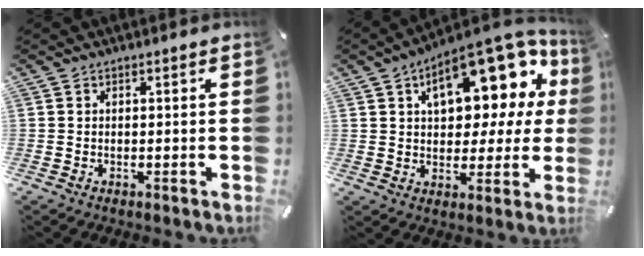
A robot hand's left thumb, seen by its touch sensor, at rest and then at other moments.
{"total": 19.3, "force": [8.8, 10.2, 13.8], "torque": [-0.184, -0.052, 0.148]}